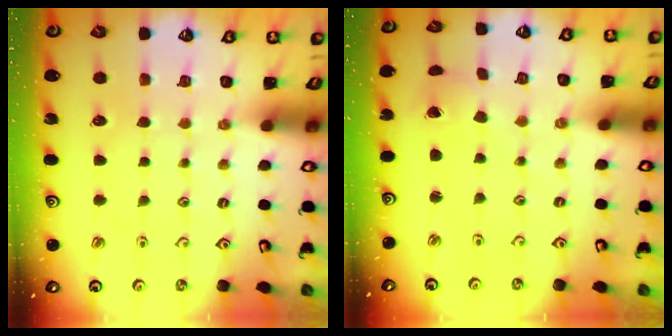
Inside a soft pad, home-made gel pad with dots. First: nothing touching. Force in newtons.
{"total": 0.0}